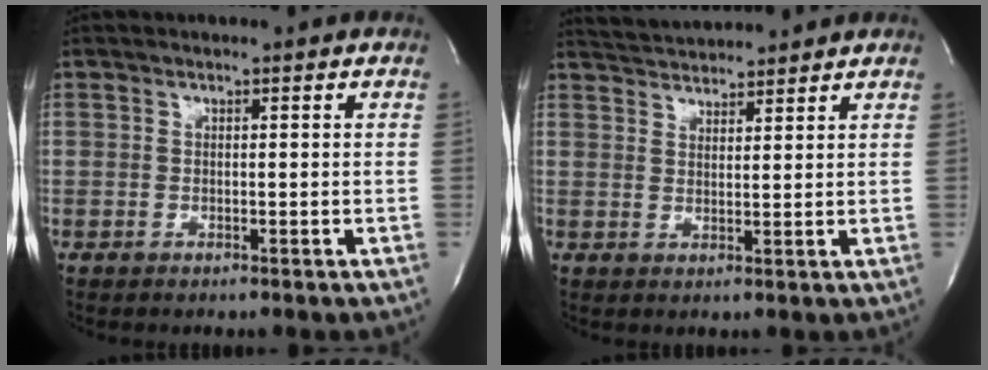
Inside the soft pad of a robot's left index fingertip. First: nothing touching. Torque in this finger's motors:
{"motor_torque": [-0.40, -0.22, 0.11, 0.08]}